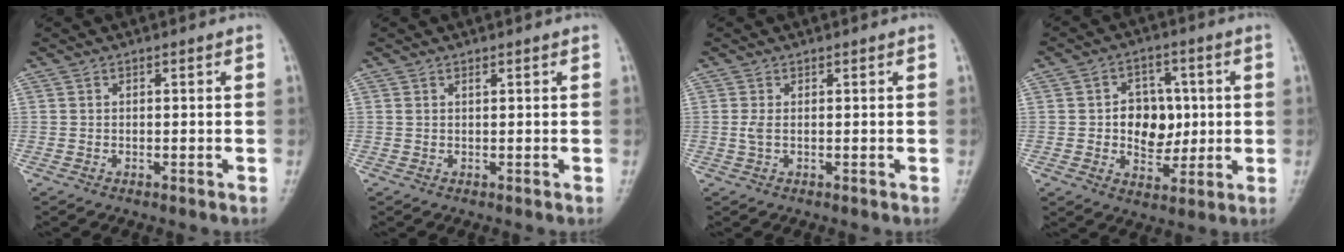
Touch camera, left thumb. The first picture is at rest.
{"total": 0.5, "force": [0.4, 0.1, 0.3], "torque": [-0.008, -0.001, 0.008]}
{"total": 1.2, "force": [0.2, 0.5, 1.1], "torque": [-0.031, 0.001, 0.007]}
{"total": 9.4, "force": [0.4, 7.1, 6.0], "torque": [-0.040, 0.002, 0.009]}